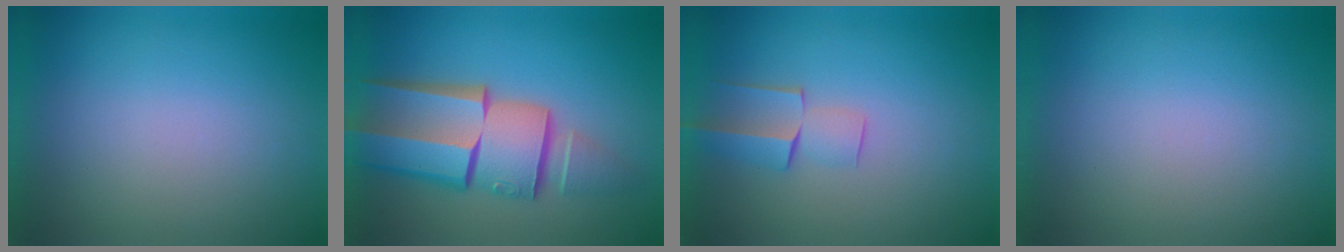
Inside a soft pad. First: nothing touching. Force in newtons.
{"total": 10.5}
{"total": 2.6}
{"total": 0.0}